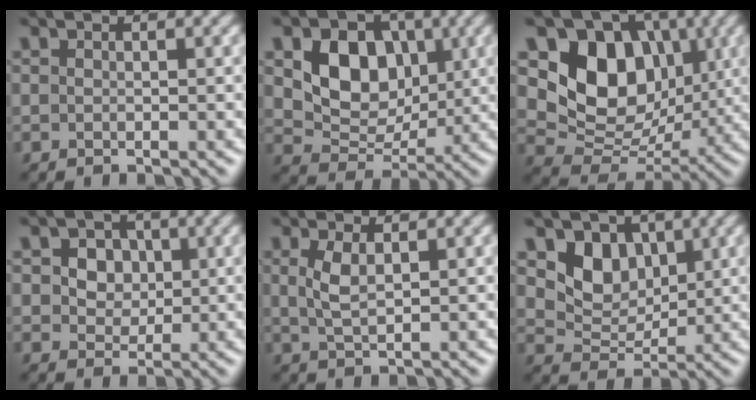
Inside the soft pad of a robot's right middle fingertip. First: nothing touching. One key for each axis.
{"total": 6.3, "fx": 1.4, "fy": 5.0, "fz": 3.7, "tx": -0.067, "ty": -0.005, "tz": 0.023}
{"total": 9.1, "fx": 2.4, "fy": 7.2, "fz": 4.9, "tx": -0.086, "ty": -0.016, "tz": 0.039}
{"total": 4.2, "fx": 1.4, "fy": 3.3, "fz": 2.2, "tx": -0.049, "ty": 0.010, "tz": 0.011}
{"total": 1.9, "fx": 0.5, "fy": 0.7, "fz": 1.7, "tx": -0.045, "ty": -0.001, "tz": 0.014}
{"total": 4.1, "fx": 1.9, "fy": 3.1, "fz": 1.8, "tx": -0.045, "ty": -0.015, "tz": 0.033}